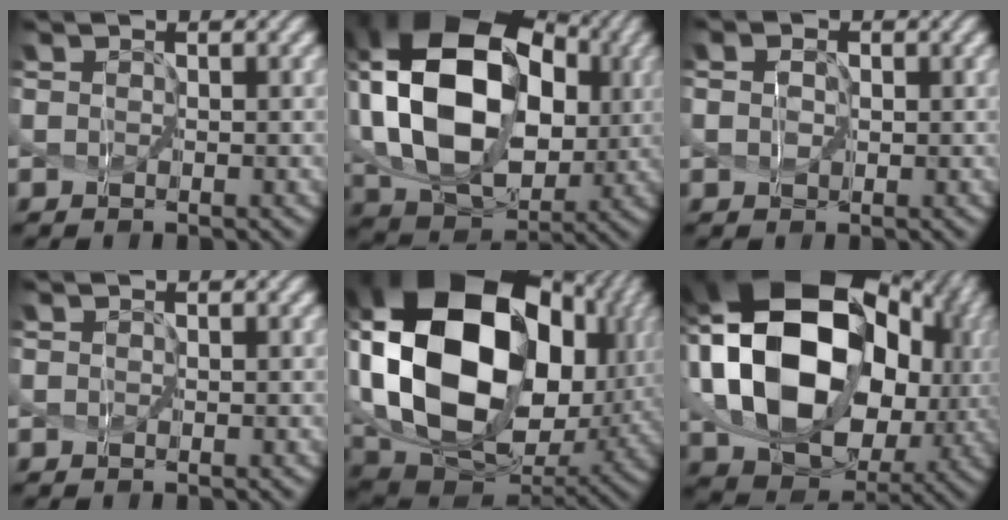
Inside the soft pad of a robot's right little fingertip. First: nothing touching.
{"total": 16.1, "force": [1.6, 11.5, 11.1], "torque": [-0.226, -0.011, 0.052]}
{"total": 1.3, "force": [0.2, 1.1, 0.8], "torque": [-0.018, 0.004, 0.000]}
{"total": 0.0}
{"total": 20.0, "force": [3.5, 14.8, 13.0], "torque": [-0.329, -0.024, 0.103]}
{"total": 18.3, "force": [2.7, 13.6, 12.0], "torque": [-0.273, -0.007, 0.068]}